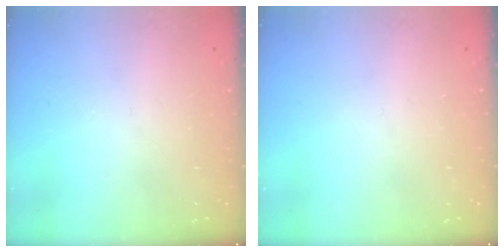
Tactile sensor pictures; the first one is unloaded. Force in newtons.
{"total": 0.0}